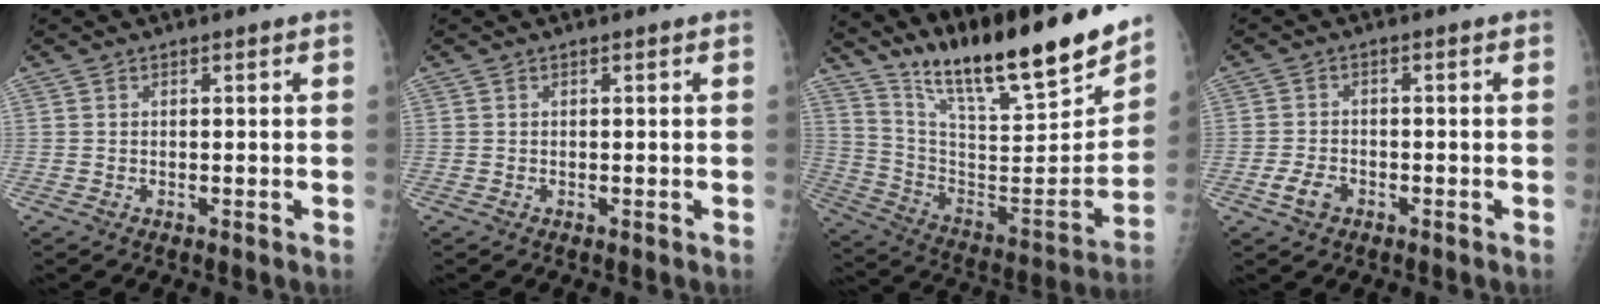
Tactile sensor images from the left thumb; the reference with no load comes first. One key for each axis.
{"total": 0.0}
{"total": 25.6, "fx": 20.2, "fy": 4.3, "fz": 15.1, "tx": -0.222, "ty": -0.104, "tz": 0.334}
{"total": 3.5, "fx": -1.8, "fy": 2.3, "fz": 2.0, "tx": -0.038, "ty": 0.010, "tz": -0.030}